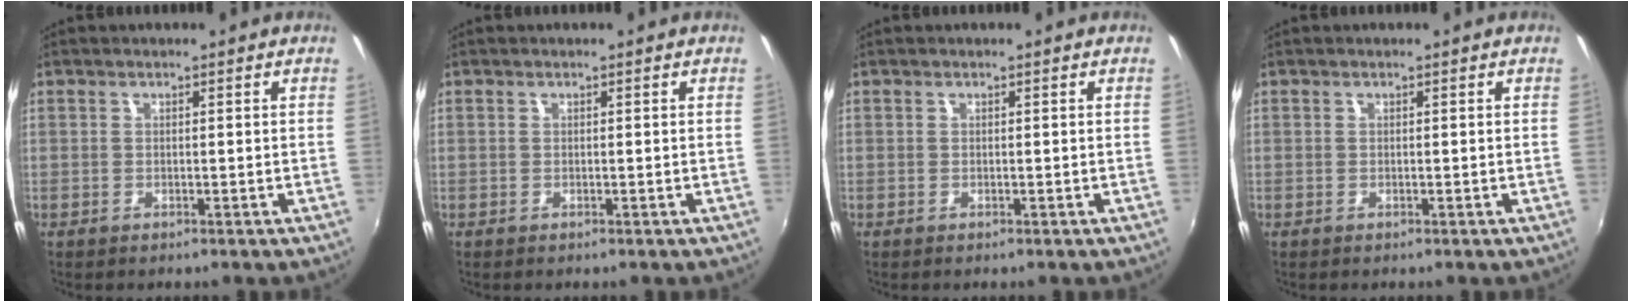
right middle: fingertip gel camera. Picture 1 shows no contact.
{"total": 0.0}
{"total": 0.0}
{"total": 0.0}